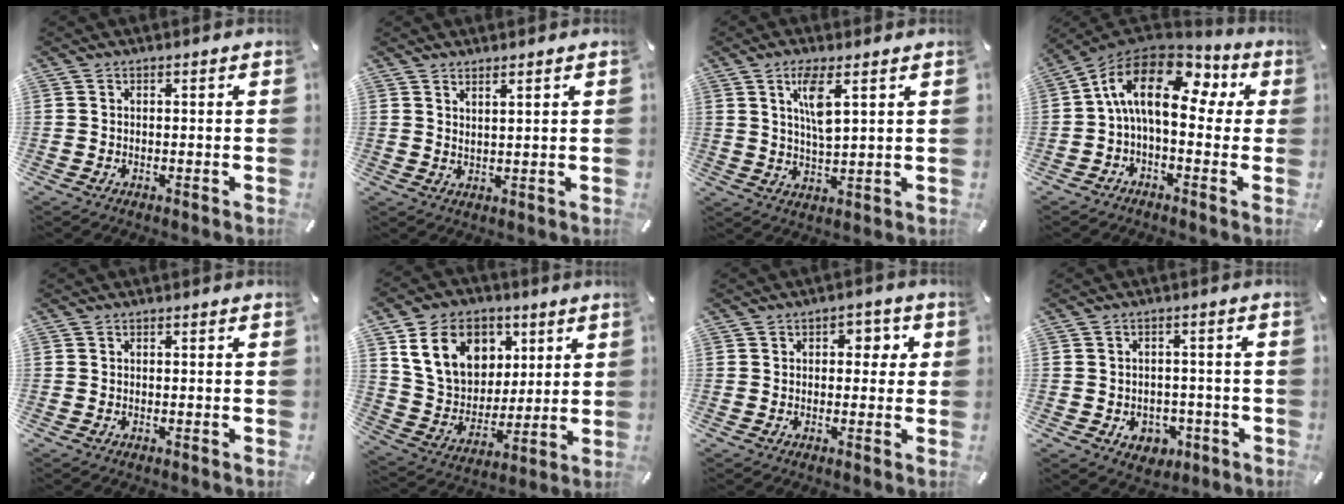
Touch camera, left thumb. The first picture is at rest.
{"total": 2.2, "force": [1.9, -0.4, 0.9], "torque": [-0.020, -0.009, 0.035]}
{"total": 7.4, "force": [3.4, 1.9, 6.3], "torque": [-0.115, -0.006, 0.054]}
{"total": 16.7, "force": [3.7, 8.8, 13.7], "torque": [-0.276, -0.006, 0.056]}
{"total": 0.0}
{"total": 16.3, "force": [6.4, 13.0, 7.5], "torque": [-0.152, -0.011, 0.124]}
{"total": 3.6, "force": [0.5, 2.7, 2.4], "torque": [-0.015, -0.004, -0.005]}
{"total": 5.2, "force": [-1.6, 4.5, 2.1], "torque": [-0.021, 0.008, -0.028]}